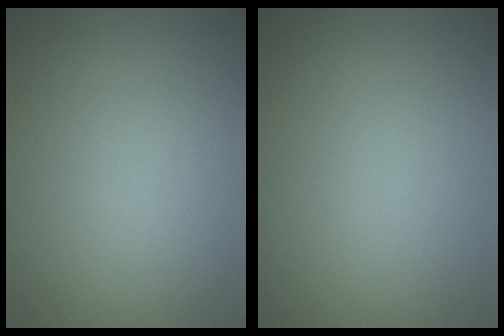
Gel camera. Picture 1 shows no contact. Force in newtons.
{"total": 0.0}